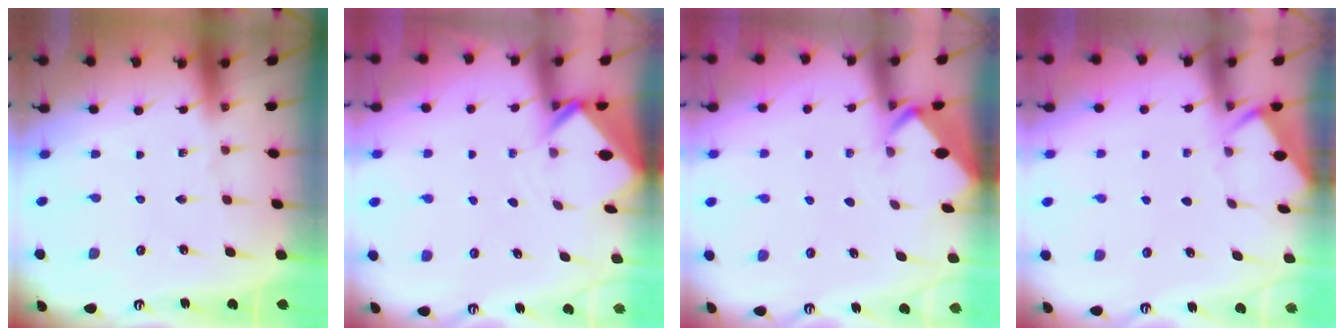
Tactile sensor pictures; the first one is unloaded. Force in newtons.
{"total": 2.6, "press": 2.6, "slide": 0.1}
{"total": 2.4, "press": 2.4, "slide": 0.2}
{"total": 2.9, "press": 2.9, "slide": 0.3}